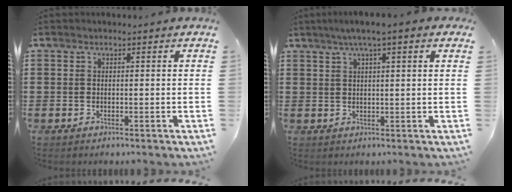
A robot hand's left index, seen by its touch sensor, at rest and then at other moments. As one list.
[{"total": 3.5, "force": [1.9, 0.1, 2.9], "torque": [-0.058, 0.005, 0.032]}]